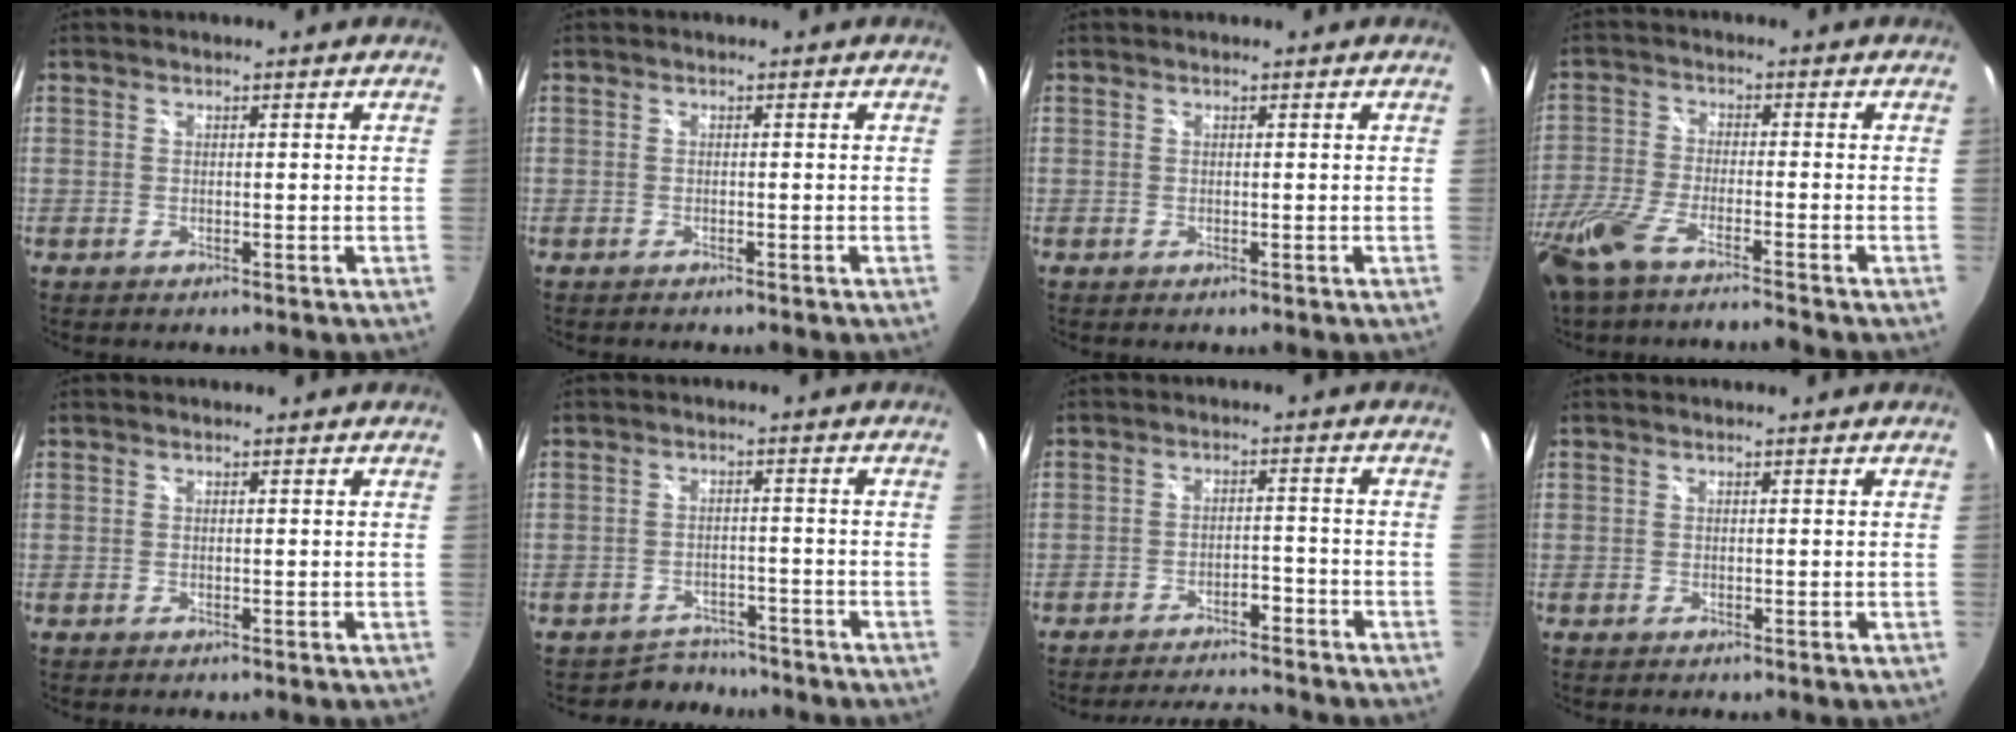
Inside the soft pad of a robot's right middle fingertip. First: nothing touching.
{"total": 0.5, "force": [-0.5, 0.1, 0.1], "torque": [-0.003, -0.002, -0.010]}
{"total": 0.0}
{"total": 12.0, "force": [-9.4, 1.4, 7.3], "torque": [-0.179, -0.036, -0.183]}
{"total": 0.0}
{"total": 5.0, "force": [-4.4, 2.1, -0.6], "torque": [0.003, 0.009, -0.069]}
{"total": 10.3, "force": [-9.4, 2.1, 3.6], "torque": [-0.078, 0.014, -0.130]}
{"total": 0.0}